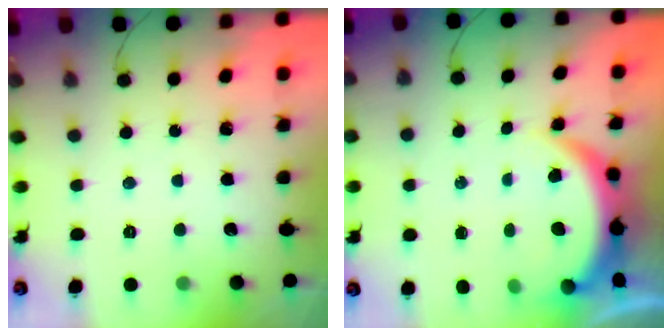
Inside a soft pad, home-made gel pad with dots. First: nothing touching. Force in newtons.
{"total": 6.7, "press": 6.7, "slide": 0.5}